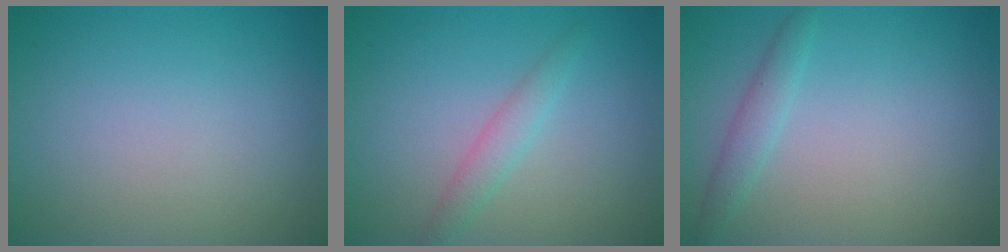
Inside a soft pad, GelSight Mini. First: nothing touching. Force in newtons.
{"total": 1.9, "press": 1.9, "slide": 0.0}
{"total": 1.6, "press": 1.6, "slide": 0.0}